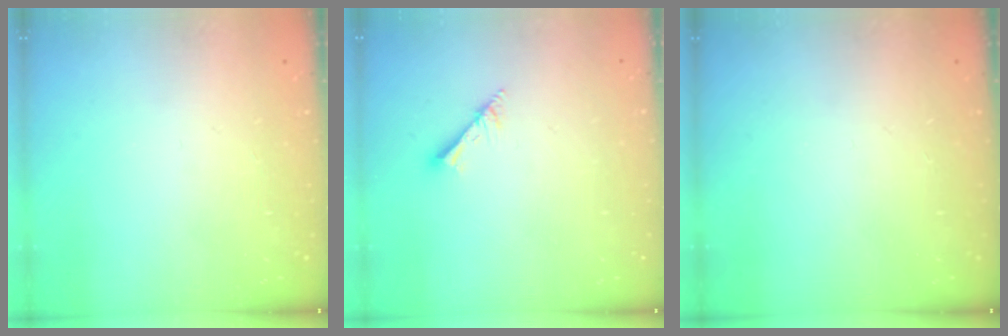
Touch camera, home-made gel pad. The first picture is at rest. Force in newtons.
{"total": 1.7, "press": 1.6, "slide": 0.1}
{"total": 0.0}